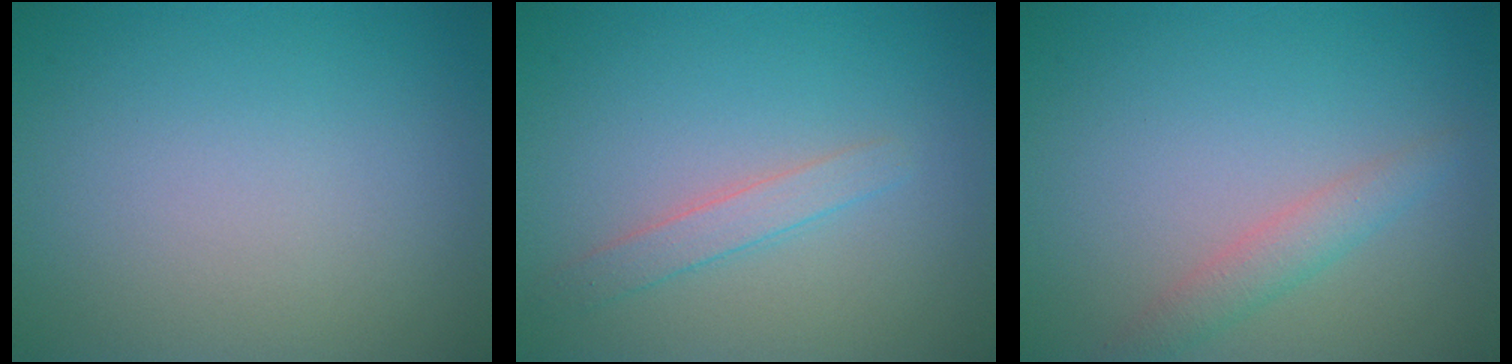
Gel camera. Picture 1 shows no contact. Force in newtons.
{"total": 1.8, "press": 1.8, "slide": 0.0}
{"total": 2.0, "press": 2.0, "slide": 0.0}